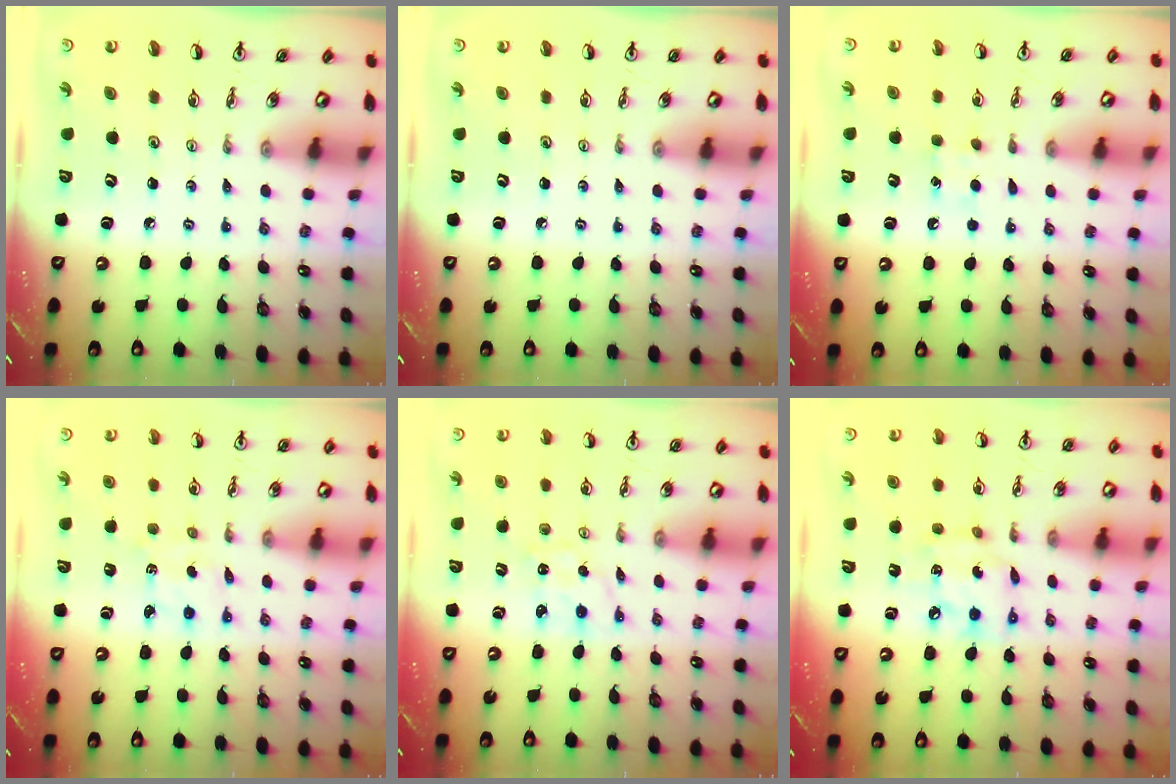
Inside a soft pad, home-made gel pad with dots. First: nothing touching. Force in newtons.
{"total": 0.0}
{"total": 5.0, "press": 4.9, "slide": 0.7}
{"total": 1.8, "press": 1.8, "slide": 0.5}
{"total": 0.7, "press": 0.6, "slide": 0.3}
{"total": 10.2, "press": 10.2, "slide": 1.0}